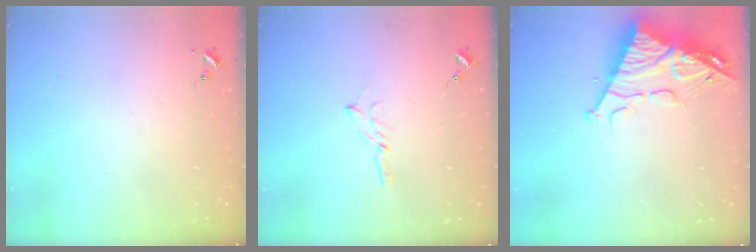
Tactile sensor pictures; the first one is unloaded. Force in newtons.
{"total": 2.1, "press": 2.1, "slide": 0.2}
{"total": 15.2, "press": 15.1, "slide": 1.4}